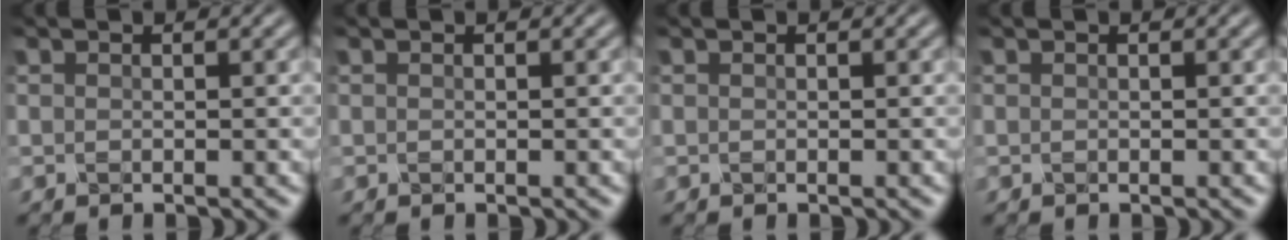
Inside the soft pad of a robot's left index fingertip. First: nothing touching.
{"total": 0.0}
{"total": 0.0}
{"total": 0.0}